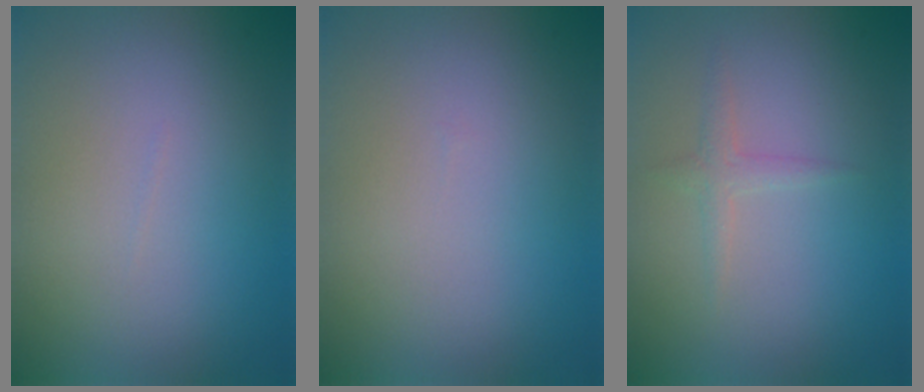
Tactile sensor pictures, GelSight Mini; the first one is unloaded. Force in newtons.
{"total": 0.0}
{"total": 1.3, "press": 1.3, "slide": 0.1}